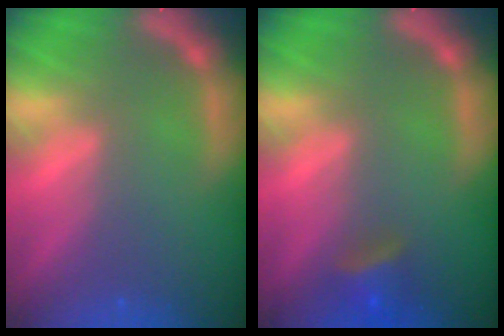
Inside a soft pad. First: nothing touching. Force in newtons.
{"total": 2.9}